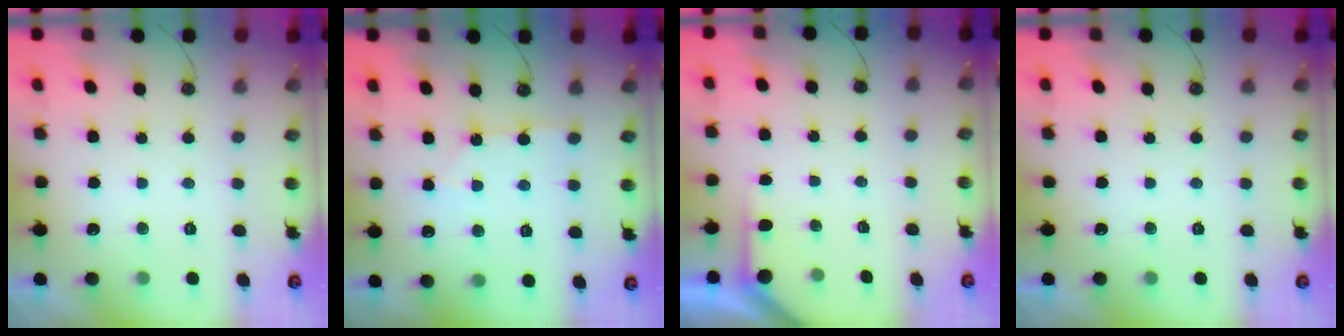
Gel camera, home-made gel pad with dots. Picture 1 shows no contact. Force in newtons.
{"total": 4.0, "press": 4.0, "slide": 0.6}
{"total": 2.2, "press": 2.2, "slide": 0.3}
{"total": 0.0}